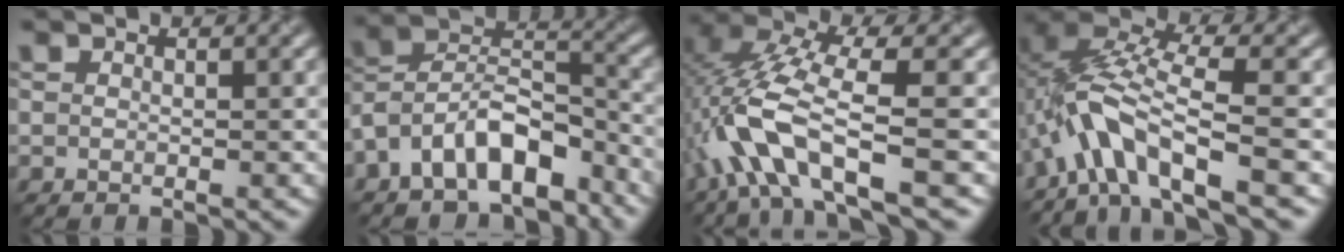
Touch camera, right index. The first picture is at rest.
{"total": 9.4, "force": [-6.7, 4.4, 5.1], "torque": [-0.084, 0.023, -0.121]}
{"total": 8.4, "force": [-3.5, 2.2, 7.3], "torque": [-0.171, 0.015, -0.062]}
{"total": 6.8, "force": [-3.7, 1.7, 5.4], "torque": [-0.120, 0.019, -0.068]}